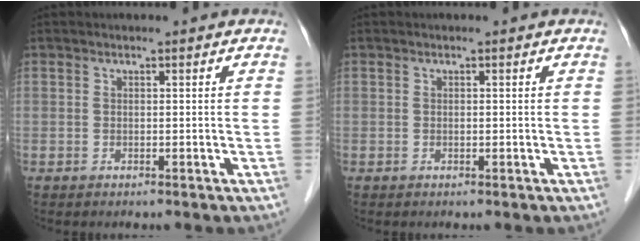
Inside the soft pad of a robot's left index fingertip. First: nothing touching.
{"total": 0.0}